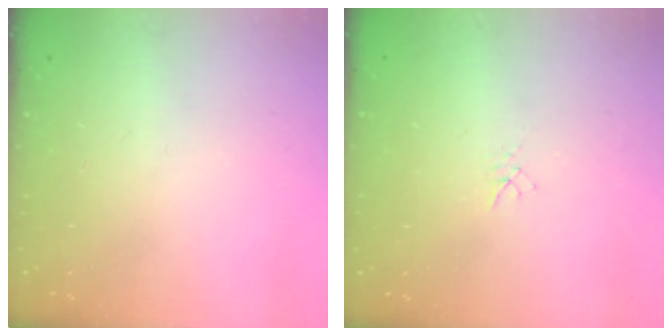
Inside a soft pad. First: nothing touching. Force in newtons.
{"total": 1.9, "press": 1.9, "slide": 0.3}